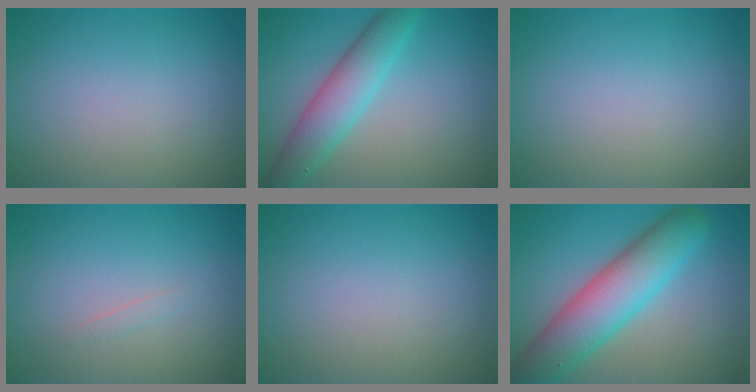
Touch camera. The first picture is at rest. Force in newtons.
{"total": 4.9, "press": 4.9, "slide": 0.0}
{"total": 0.0}
{"total": 0.5, "press": 0.5, "slide": 0.1}
{"total": 0.0}
{"total": 8.3, "press": 8.3, "slide": 0.4}